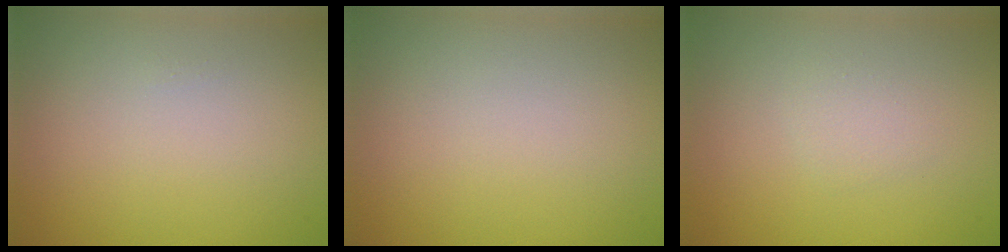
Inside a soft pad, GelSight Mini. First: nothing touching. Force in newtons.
{"total": 0.0}
{"total": 1.0, "press": 1.0, "slide": 0.0}